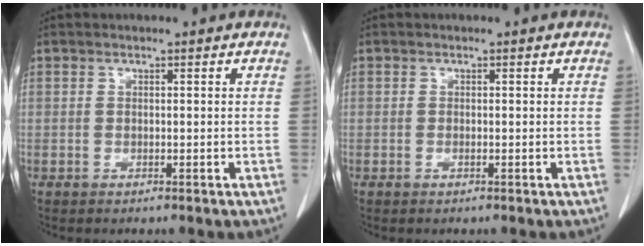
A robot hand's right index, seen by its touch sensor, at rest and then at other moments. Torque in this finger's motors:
{"motor_torque": [-0.15, 0.11, 0.00, -0.01]}